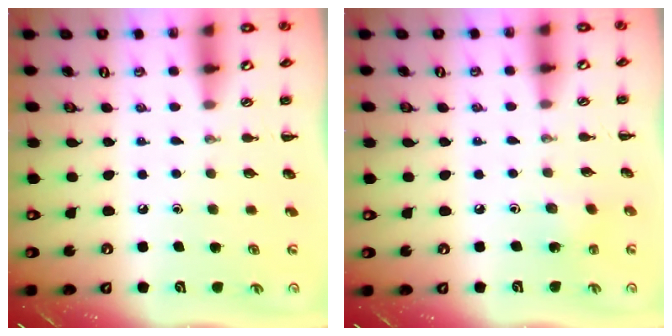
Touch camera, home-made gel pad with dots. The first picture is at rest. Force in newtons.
{"total": 2.9, "press": 2.8, "slide": 0.9}